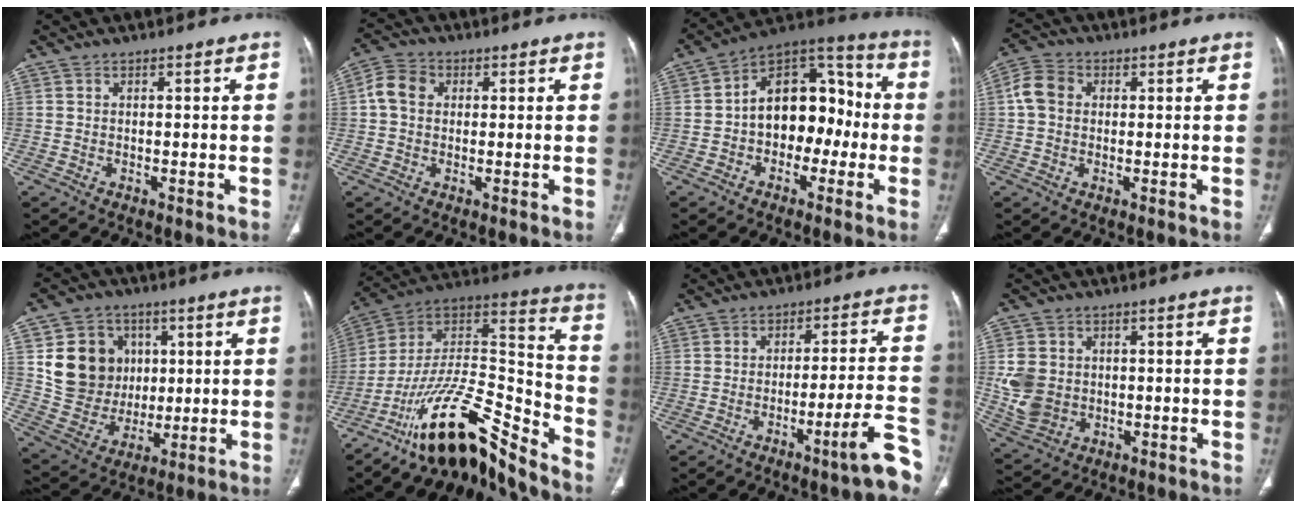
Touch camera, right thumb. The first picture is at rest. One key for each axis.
{"total": 5.5, "fx": 0.8, "fy": 4.4, "fz": 3.2, "tx": -0.058, "ty": 0.013, "tz": 0.009}
{"total": 16.1, "fx": -1.6, "fy": 10.9, "fz": 11.7, "tx": -0.131, "ty": 0.055, "tz": -0.037}
{"total": 5.6, "fx": 0.7, "fy": 4.5, "fz": 3.2, "tx": -0.062, "ty": 0.014, "tz": 0.008}
{"total": 15.7, "fx": 3.5, "fy": 13.9, "fz": 6.4, "tx": -0.067, "ty": -0.002, "tz": 0.081}
{"total": 19.5, "fx": -15.7, "fy": 4.3, "fz": 10.7, "tx": -0.154, "ty": 0.129, "tz": -0.277}
{"total": 7.0, "fx": -4.4, "fy": 0.7, "fz": 5.4, "tx": -0.070, "ty": 0.029, "tz": -0.059}
{"total": 8.6, "fx": 0.2, "fy": 7.2, "fz": 4.7, "tx": -0.083, "ty": -0.001, "tz": 0.020}